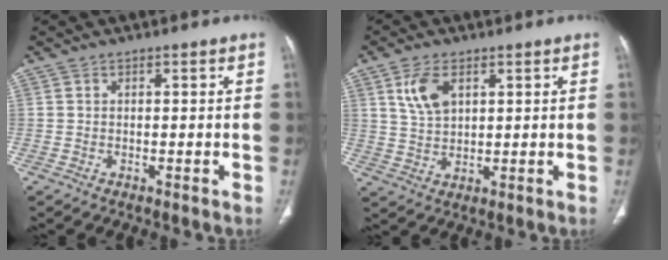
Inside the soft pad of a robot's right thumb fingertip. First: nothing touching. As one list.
[{"total": 6.4, "force": [2.8, 3.5, 4.5], "torque": [-0.086, -0.010, 0.063]}]